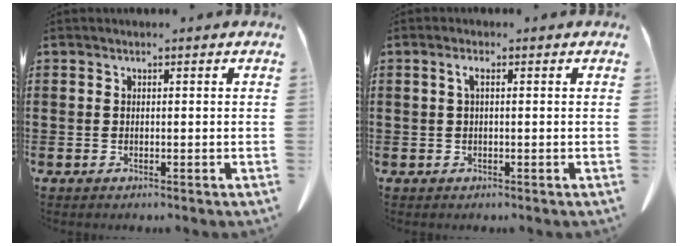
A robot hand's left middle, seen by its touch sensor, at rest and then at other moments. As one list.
[{"total": 1.7, "force": [0.2, 0.4, 1.6], "torque": [-0.032, 0.001, 0.003]}]